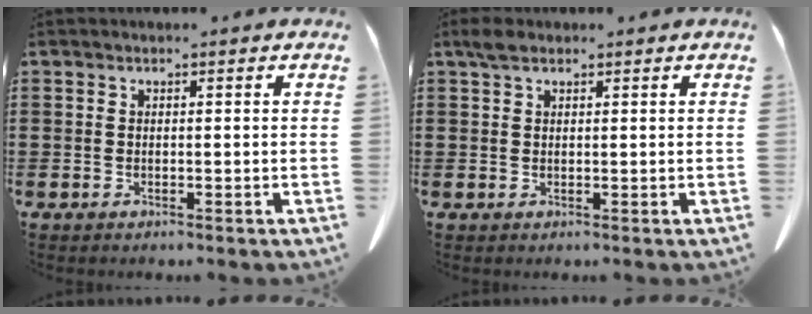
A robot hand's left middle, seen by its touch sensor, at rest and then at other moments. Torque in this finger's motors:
{"motor_torque": [0.82, 0.94, 0.02, 0.05]}